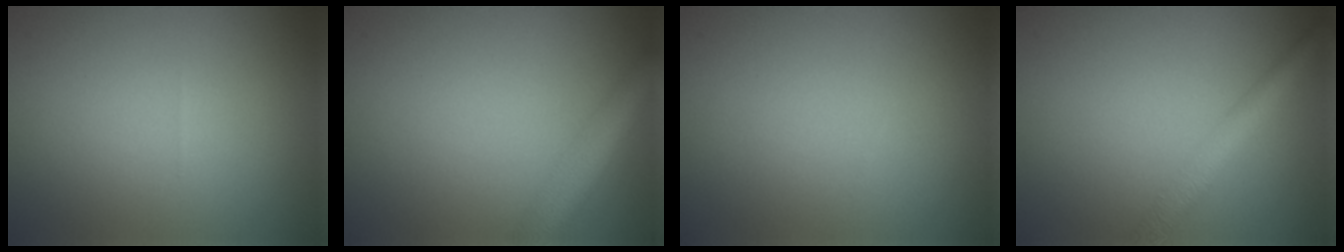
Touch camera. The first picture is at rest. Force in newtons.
{"total": 4.7, "press": 4.7, "slide": 0.1}
{"total": 0.0}
{"total": 3.1, "press": 3.1, "slide": 0.1}